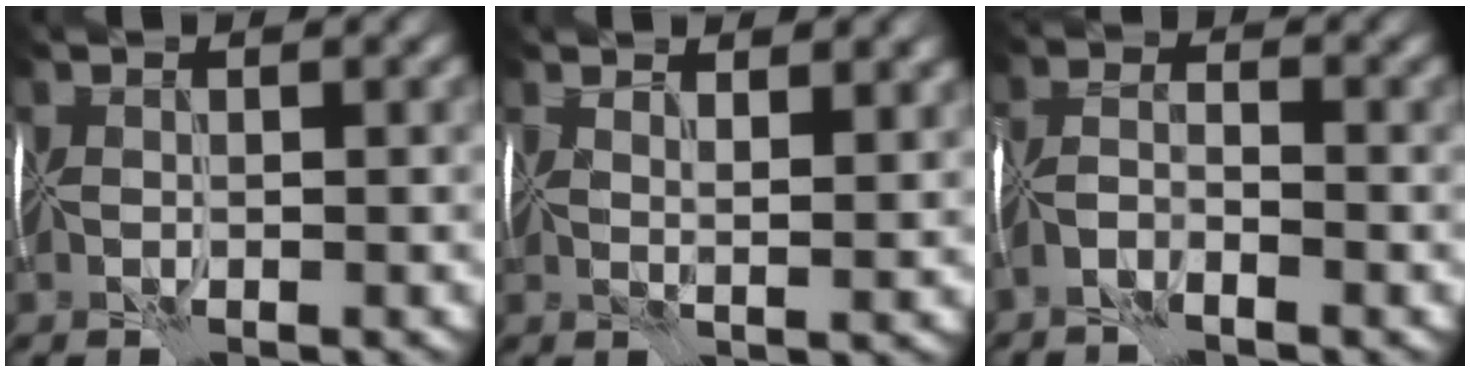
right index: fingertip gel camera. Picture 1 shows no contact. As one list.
[{"total": 2.7, "force": [2.4, 0.3, 1.3], "torque": [-0.014, 0.004, 0.035]}, {"total": 2.0, "force": [-1.5, 0.2, 1.3], "torque": [-0.029, 0.009, -0.040]}]